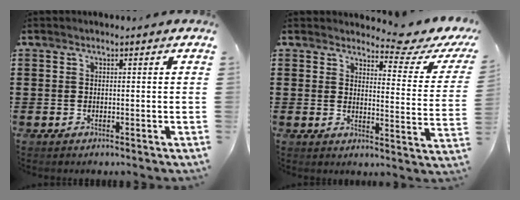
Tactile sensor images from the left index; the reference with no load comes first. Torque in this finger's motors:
{"motor_torque": [-0.58, -0.63, -0.41, -0.21]}